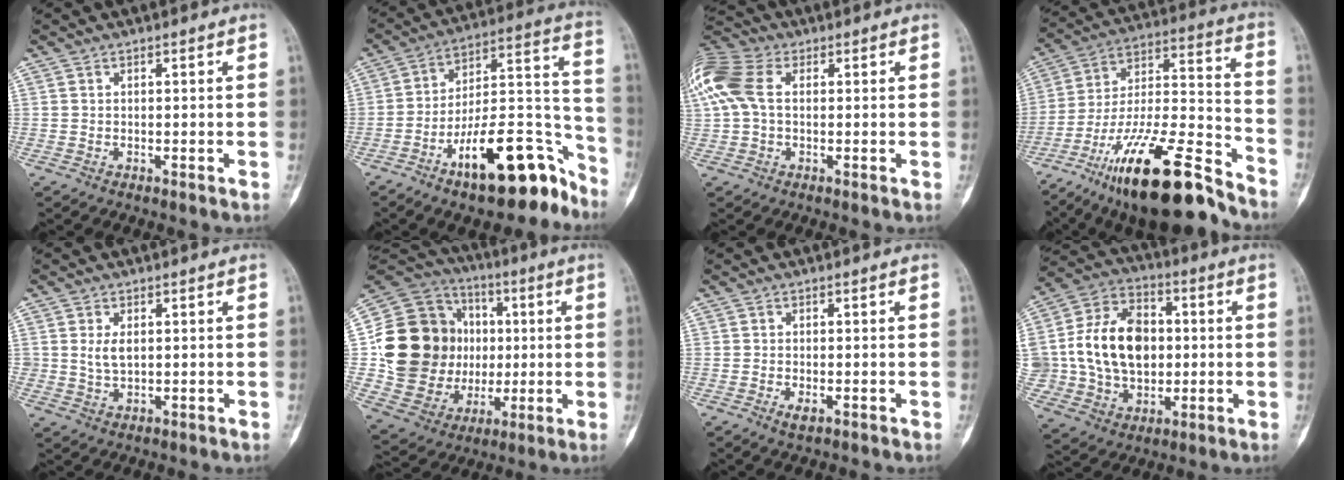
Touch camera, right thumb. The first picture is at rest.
{"total": 19.5, "force": [-12.4, 7.0, 13.4], "torque": [-0.164, 0.117, -0.202]}
{"total": 12.7, "force": [2.3, 8.4, 9.2], "torque": [-0.234, 0.030, 0.039]}
{"total": 24.9, "force": [-17.7, 6.1, 16.5], "torque": [-0.271, 0.084, -0.304]}
{"total": 3.4, "force": [0.7, 2.1, 2.7], "torque": [-0.045, -0.006, 0.020]}
{"total": 25.1, "force": [1.5, 20.8, 14.1], "torque": [-0.224, 0.032, 0.048]}
{"total": 1.8, "force": [-0.7, 0.8, 1.4], "torque": [-0.026, -0.001, -0.013]}
{"total": 19.7, "force": [1.0, 14.6, 13.2], "torque": [-0.210, 0.022, 0.029]}